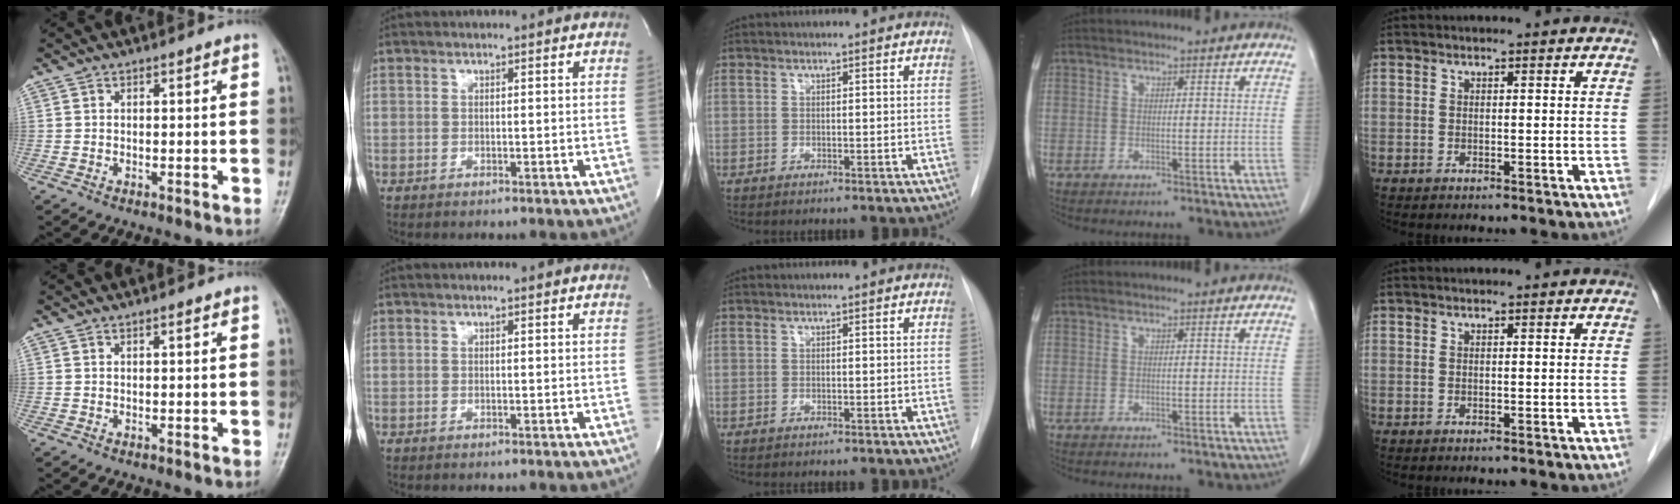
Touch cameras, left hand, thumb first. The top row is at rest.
{"thumb": {"total": 0.6, "force": [0.4, 0.1, 0.5], "torque": [-0.008, 0.000, 0.004]}, "index": {"total": 0.6, "force": [0.5, 0.0, 0.2], "torque": [-0.008, 0.005, 0.008]}}